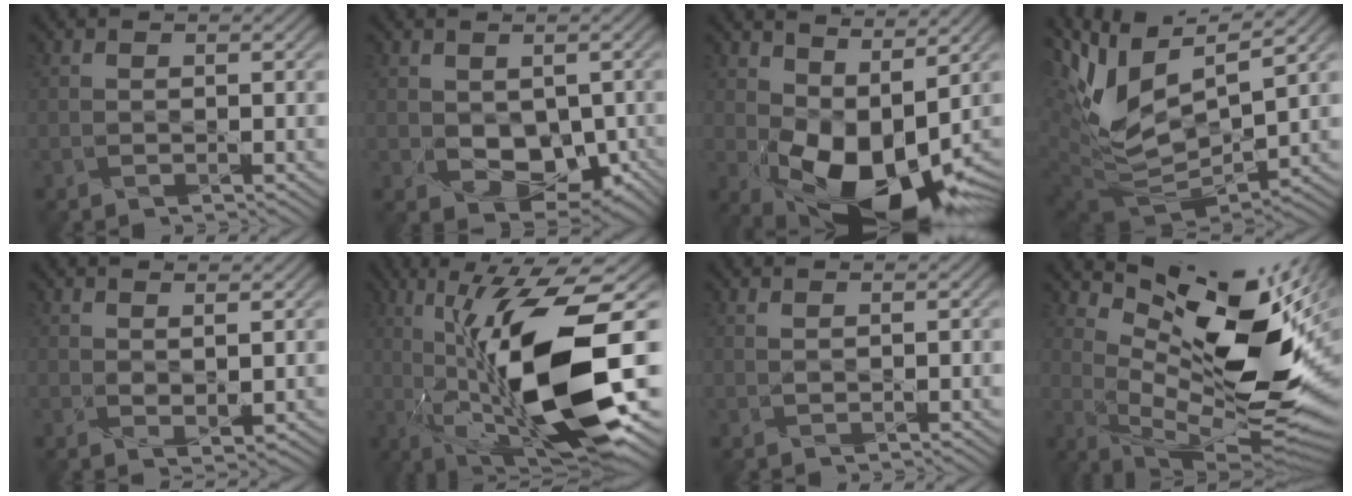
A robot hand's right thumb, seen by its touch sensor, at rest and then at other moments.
{"total": 6.4, "force": [-1.2, 4.4, 4.5], "torque": [-0.083, -0.025, -0.005]}
{"total": 12.3, "force": [1.1, 7.1, 10.0], "torque": [-0.166, -0.011, 0.031]}
{"total": 12.9, "force": [3.5, 6.7, 10.5], "torque": [-0.242, -0.008, 0.073]}
{"total": 1.7, "force": [1.4, 0.4, 0.9], "torque": [-0.021, -0.006, 0.030]}
{"total": 17.0, "force": [-0.9, 5.5, 16.1], "torque": [-0.281, 0.011, -0.014]}
{"total": 0.9, "force": [0.8, 0.3, 0.3], "torque": [-0.005, 0.001, 0.014]}
{"total": 16.3, "force": [5.8, 6.2, 13.9], "torque": [-0.221, -0.006, 0.113]}